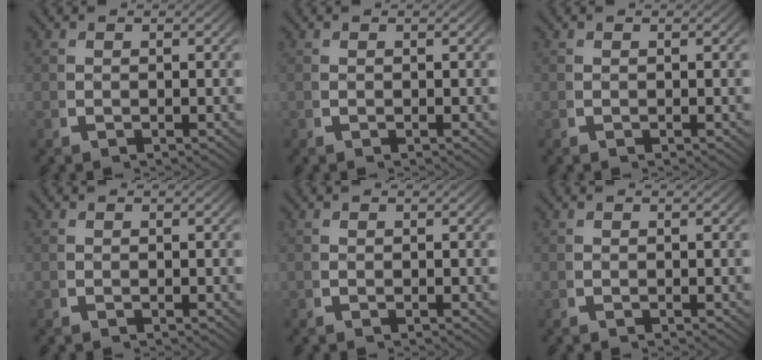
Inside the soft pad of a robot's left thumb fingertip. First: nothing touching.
{"total": 0.0}
{"total": 0.0}
{"total": 0.0}
{"total": 0.0}
{"total": 0.0}